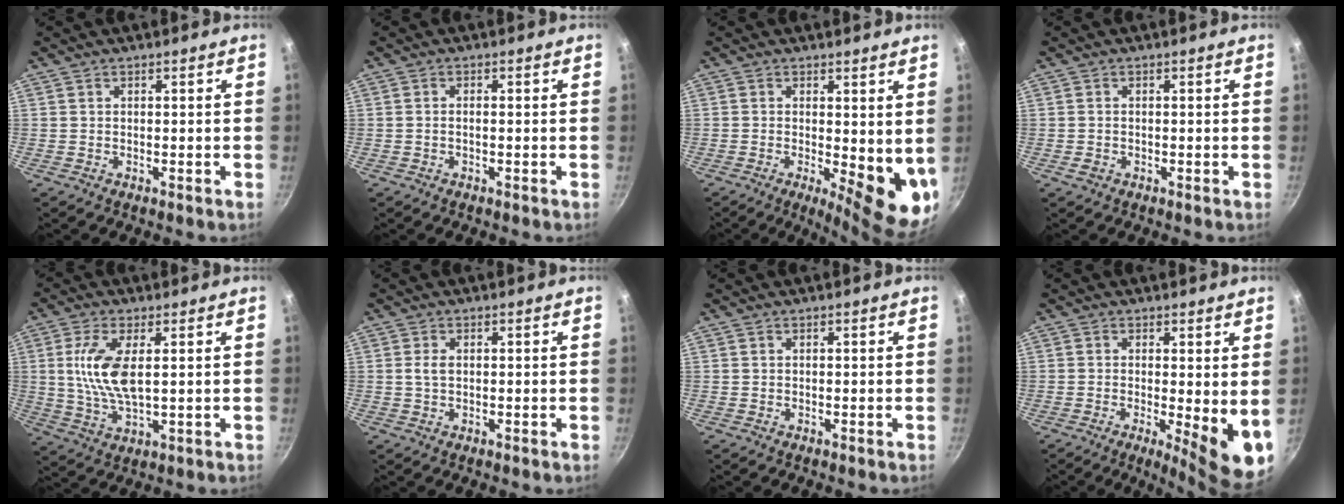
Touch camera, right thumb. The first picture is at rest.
{"total": 0.9, "force": [-0.3, 0.3, 0.8], "torque": [-0.023, 0.007, -0.007]}
{"total": 11.1, "force": [-0.5, 4.0, 10.4], "torque": [-0.118, -0.019, 0.001]}
{"total": 1.2, "force": [-0.5, 0.9, 0.6], "torque": [-0.012, 0.001, -0.009]}
{"total": 9.9, "force": [1.7, 4.0, 8.9], "torque": [-0.184, -0.004, 0.036]}
{"total": 1.9, "force": [0.2, 1.1, 1.5], "torque": [-0.028, 0.003, 0.004]}
{"total": 0.0}
{"total": 9.5, "force": [-0.8, 2.4, 9.2], "torque": [-0.114, -0.017, -0.006]}